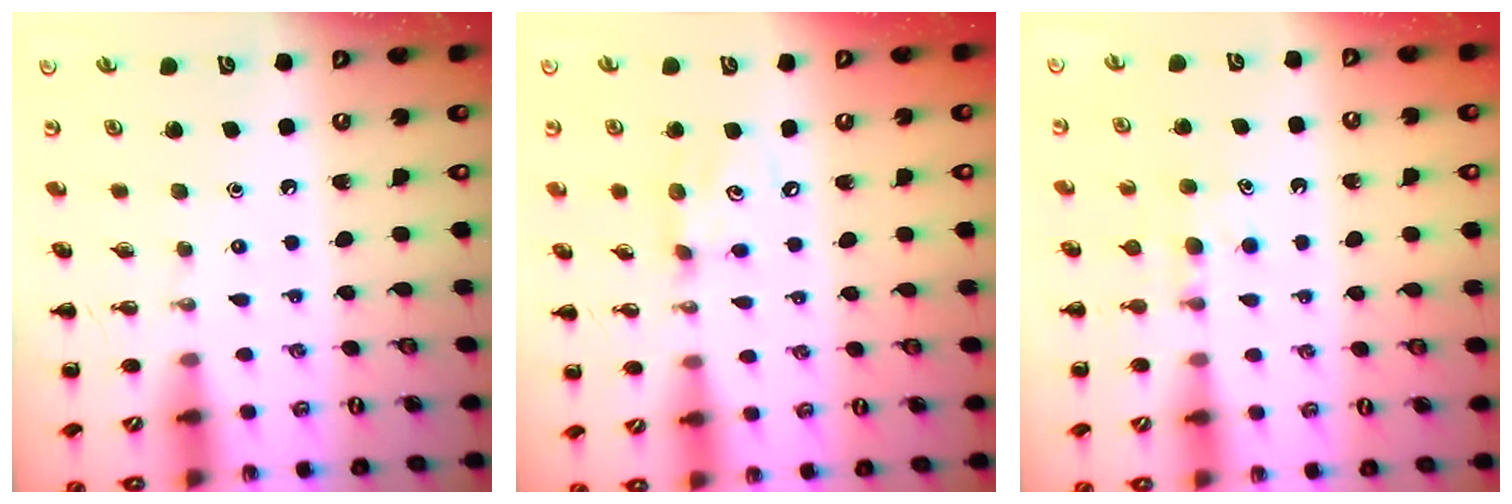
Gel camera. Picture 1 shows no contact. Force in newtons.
{"total": 5.6, "press": 5.5, "slide": 1.1}
{"total": 4.7, "press": 4.5, "slide": 1.1}